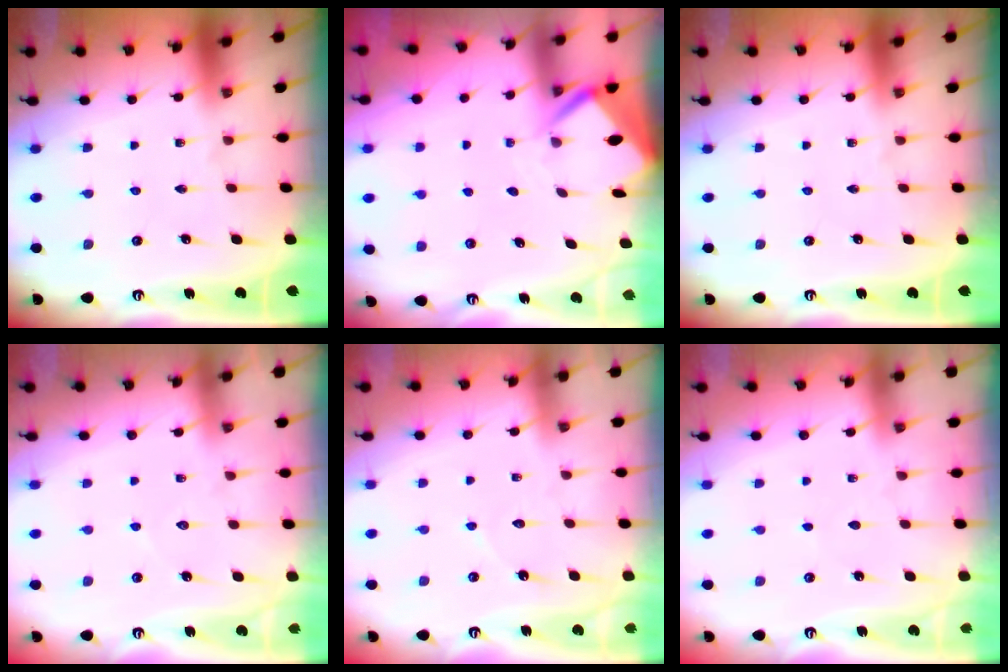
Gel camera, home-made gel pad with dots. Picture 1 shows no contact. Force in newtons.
{"total": 3.2, "press": 3.2, "slide": 0.3}
{"total": 0.0}
{"total": 5.7, "press": 5.6, "slide": 0.6}
{"total": 4.0, "press": 4.0, "slide": 0.4}
{"total": 3.3, "press": 3.2, "slide": 0.3}